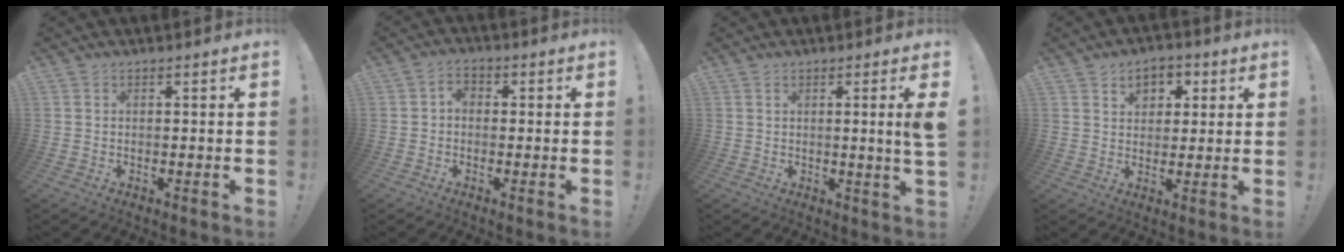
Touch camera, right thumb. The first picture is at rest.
{"total": 3.1, "force": [-0.6, 2.3, 1.9], "torque": [-0.034, 0.010, -0.012]}
{"total": 5.1, "force": [0.9, -0.7, 5.0], "torque": [-0.076, -0.009, 0.010]}
{"total": 6.6, "force": [2.9, 5.3, 2.7], "torque": [-0.039, -0.009, 0.054]}